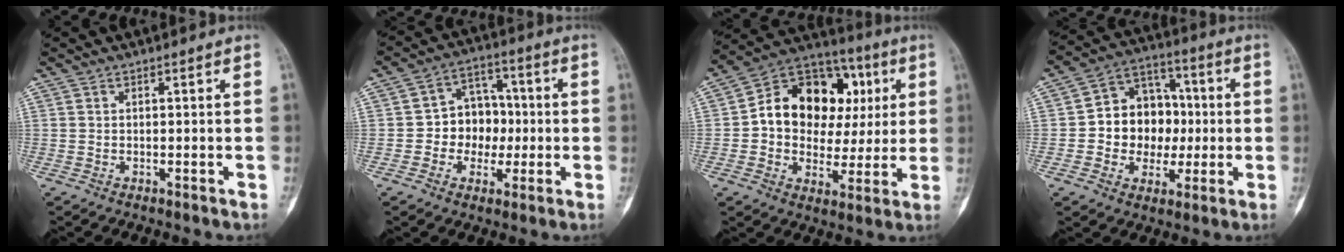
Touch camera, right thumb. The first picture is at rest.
{"total": 9.5, "force": [-0.9, 7.9, 5.2], "torque": [-0.024, 0.029, -0.022]}
{"total": 19.5, "force": [3.2, 14.8, 12.4], "torque": [-0.136, 0.036, 0.053]}
{"total": 13.4, "force": [-0.5, 11.2, 7.3], "torque": [-0.054, 0.032, -0.010]}